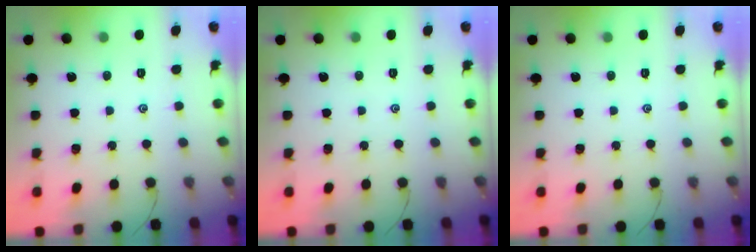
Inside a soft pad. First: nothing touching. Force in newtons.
{"total": 0.0}
{"total": 0.0}